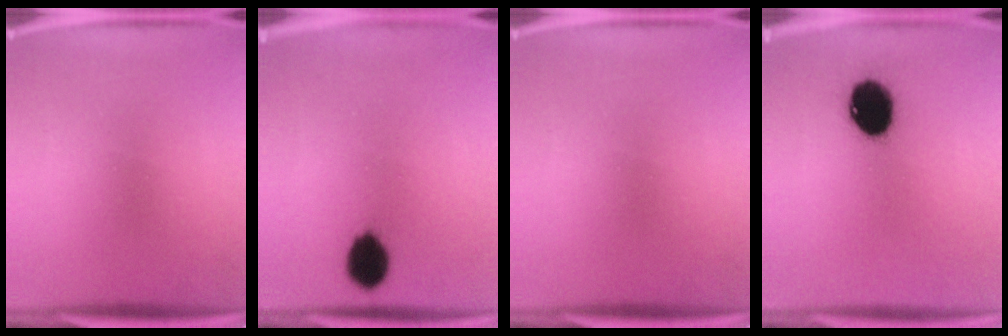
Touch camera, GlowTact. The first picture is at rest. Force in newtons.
{"total": 8.9}
{"total": 0.0}
{"total": 13.3}